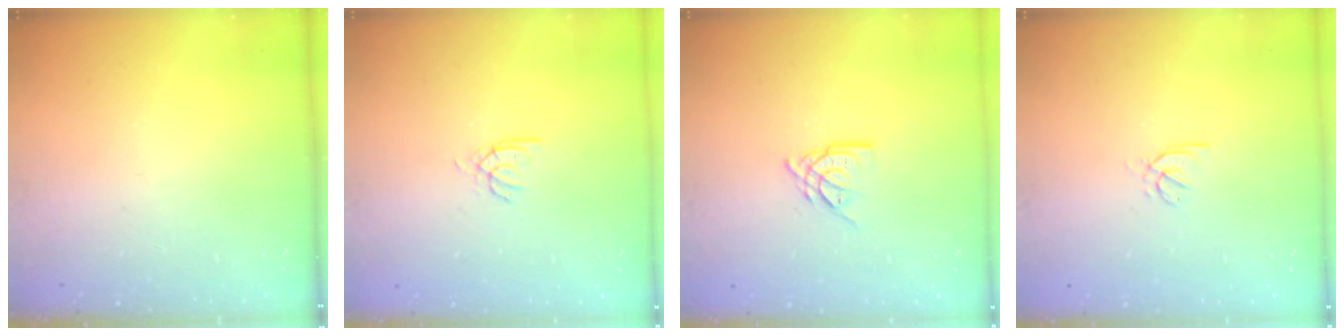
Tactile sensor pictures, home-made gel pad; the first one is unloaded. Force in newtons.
{"total": 2.5, "press": 2.4, "slide": 0.3}
{"total": 7.2, "press": 7.2, "slide": 0.7}
{"total": 2.4, "press": 2.4, "slide": 0.5}